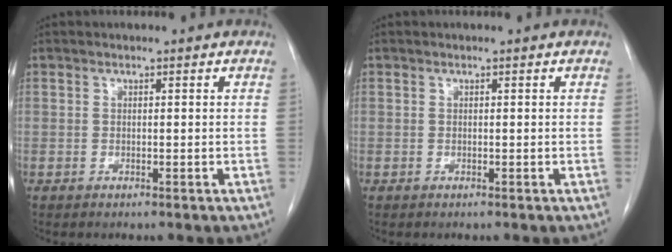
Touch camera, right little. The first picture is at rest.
{"total": 0.0}